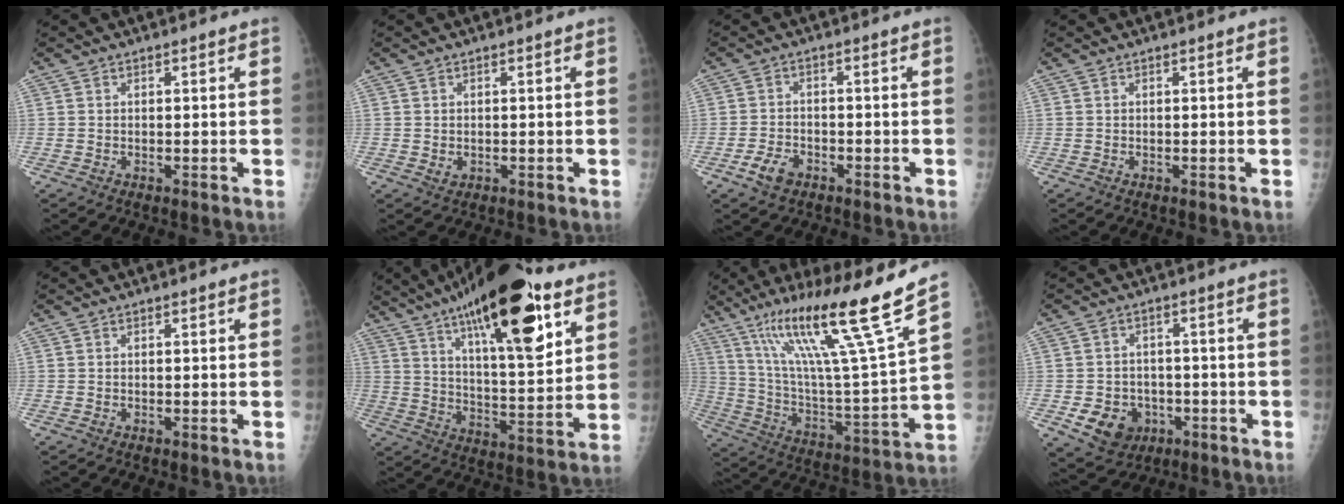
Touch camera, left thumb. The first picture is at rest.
{"total": 1.5, "force": [-0.1, 1.2, 0.8], "torque": [-0.010, -0.001, 0.005]}
{"total": 4.5, "force": [-2.5, 2.9, 2.4], "torque": [-0.040, 0.012, -0.044]}
{"total": 0.0}
{"total": 0.0}
{"total": 25.7, "force": [13.7, 8.2, 20.2], "torque": [-0.301, -0.037, 0.219]}
{"total": 24.0, "force": [15.4, 0.5, 18.4], "torque": [-0.286, -0.059, 0.268]}
{"total": 8.6, "force": [-2.8, 7.2, 3.7], "torque": [-0.037, 0.013, -0.033]}